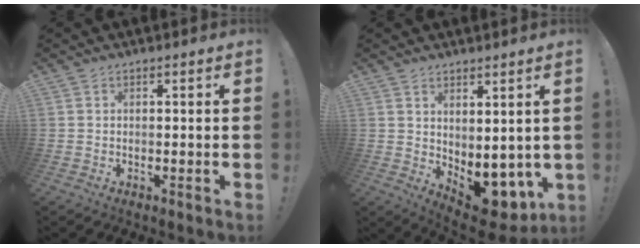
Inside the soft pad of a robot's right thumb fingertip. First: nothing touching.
{"total": 6.0, "force": [-0.5, 4.3, 4.1], "torque": [-0.023, -0.019, 0.003]}